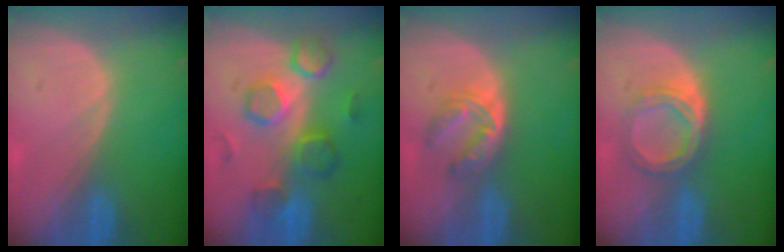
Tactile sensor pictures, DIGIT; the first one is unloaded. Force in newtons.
{"total": 8.3, "press": 8.2, "slide": 1.4}
{"total": 6.0, "press": 4.9, "slide": 3.5}
{"total": 5.7, "press": 5.0, "slide": 2.7}